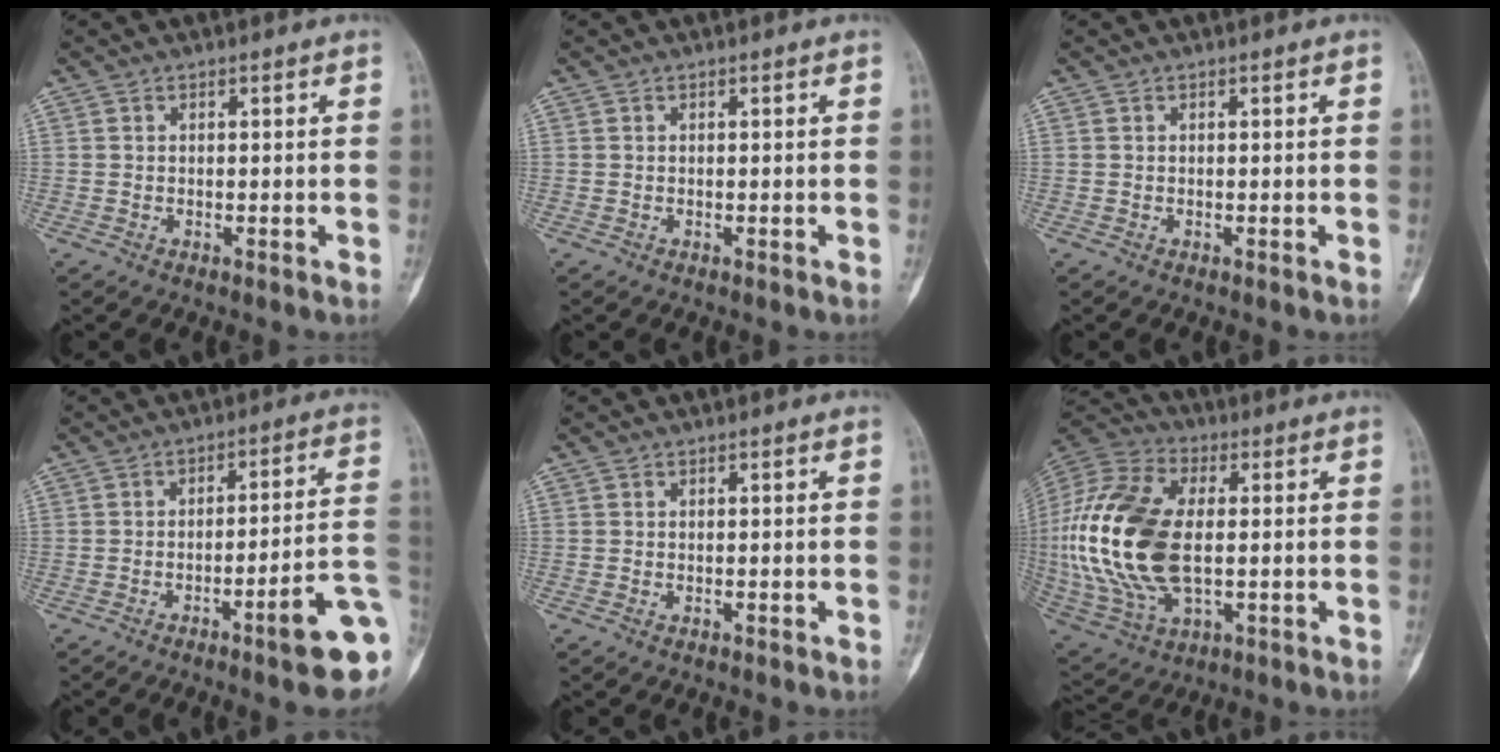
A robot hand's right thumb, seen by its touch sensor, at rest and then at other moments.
{"total": 0.0}
{"total": 0.0}
{"total": 12.5, "force": [-5.1, 1.6, 11.3], "torque": [-0.129, 0.030, -0.069]}
{"total": 0.0}
{"total": 25.1, "force": [-0.1, 13.9, 20.9], "torque": [-0.460, -0.009, 0.003]}